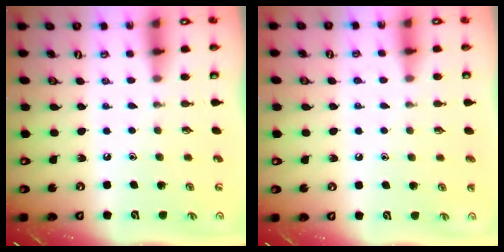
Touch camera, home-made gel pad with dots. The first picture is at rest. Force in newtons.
{"total": 5.0, "press": 5.0, "slide": 0.6}